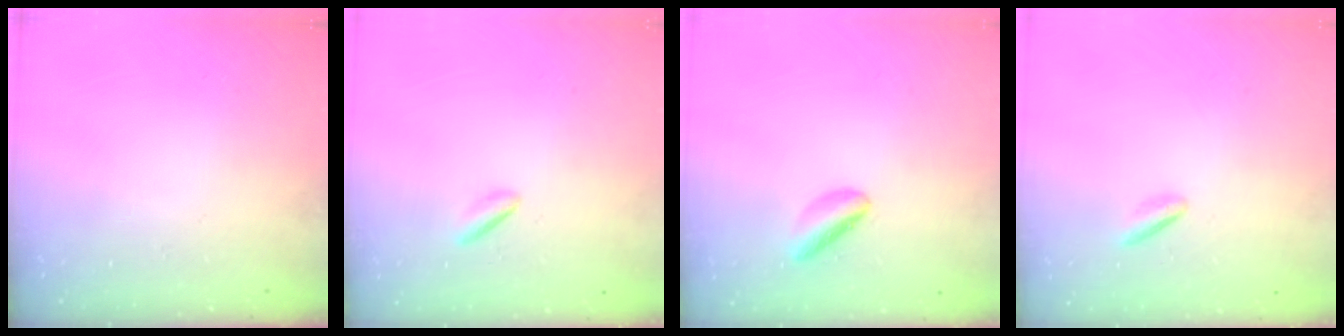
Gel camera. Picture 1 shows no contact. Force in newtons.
{"total": 1.9, "press": 1.7, "slide": 0.7}
{"total": 4.9, "press": 4.6, "slide": 1.5}
{"total": 0.8, "press": 0.7, "slide": 0.4}